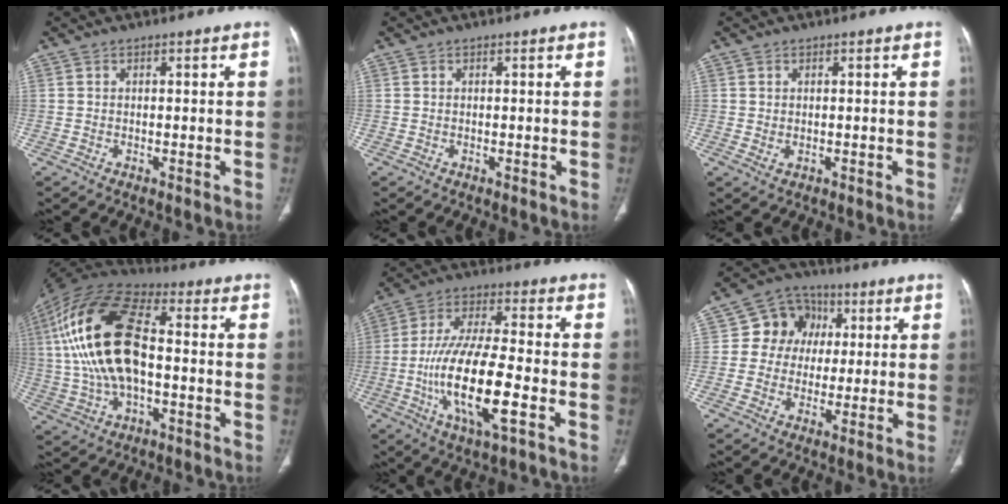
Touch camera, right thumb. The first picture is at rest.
{"total": 0.0}
{"total": 1.1, "force": [0.0, 0.7, 0.8], "torque": [-0.017, -0.004, 0.005]}
{"total": 22.4, "force": [0.8, 11.6, 19.2], "torque": [-0.393, 0.022, 0.012]}
{"total": 16.6, "force": [-4.2, 4.6, 15.4], "torque": [-0.310, 0.012, -0.077]}
{"total": 9.9, "force": [1.7, 8.9, 4.1], "torque": [-0.019, 0.007, 0.019]}